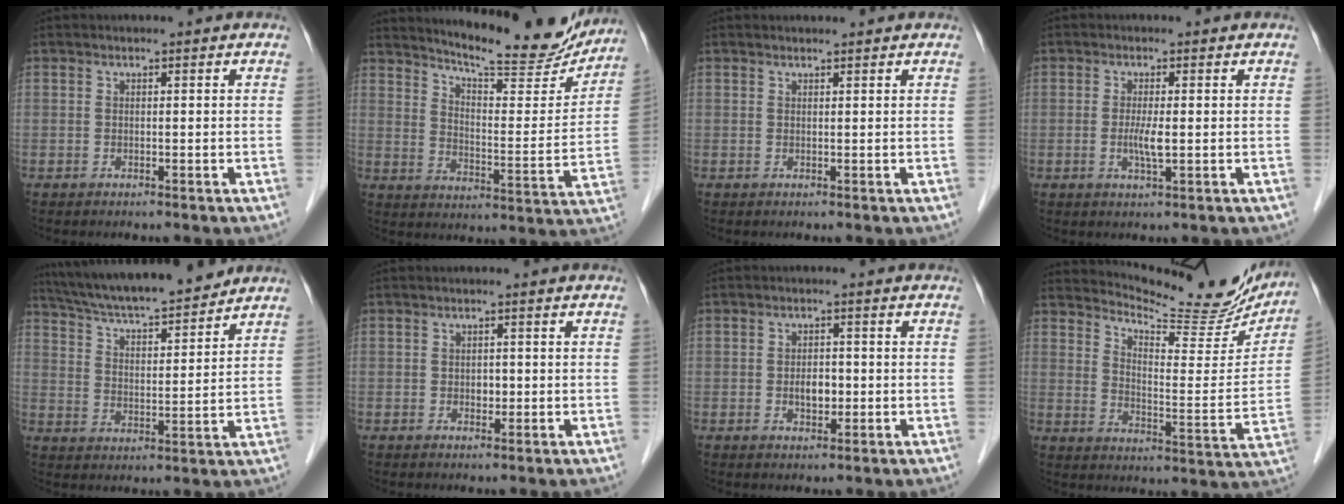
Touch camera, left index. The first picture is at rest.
{"total": 18.5, "force": [17.1, 2.2, 6.5], "torque": [-0.098, -0.046, 0.228]}
{"total": 0.9, "force": [0.9, 0.1, 0.1], "torque": [-0.008, 0.008, 0.018]}
{"total": 2.6, "force": [-0.2, 0.3, 2.6], "torque": [-0.055, -0.005, -0.004]}
{"total": 16.1, "force": [14.6, 1.5, 6.7], "torque": [-0.117, 0.015, 0.238]}
{"total": 1.3, "force": [-0.1, 0.9, 0.8], "torque": [-0.013, 0.001, 0.000]}
{"total": 2.9, "force": [-0.5, 1.7, 2.2], "torque": [-0.035, 0.002, -0.005]}
{"total": 18.4, "force": [17.3, 3.2, 5.2], "torque": [-0.075, -0.053, 0.222]}